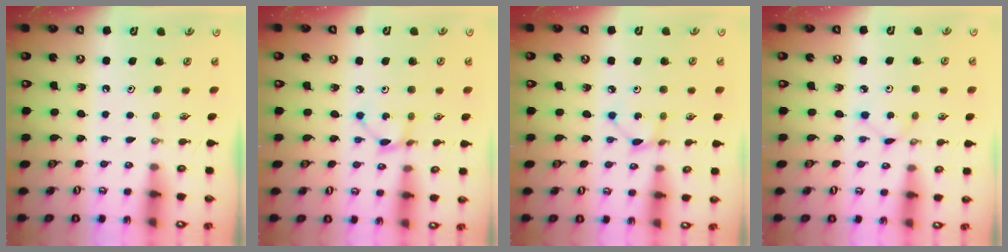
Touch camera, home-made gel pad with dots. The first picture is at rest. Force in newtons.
{"total": 2.6, "press": 2.6, "slide": 0.2}
{"total": 1.9, "press": 1.9, "slide": 0.3}
{"total": 2.0, "press": 2.0, "slide": 0.2}